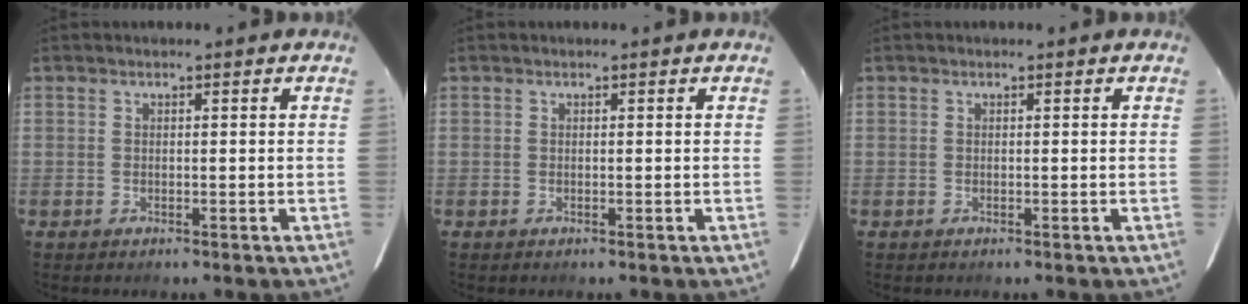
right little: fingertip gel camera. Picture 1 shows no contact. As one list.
[{"total": 0.0}, {"total": 0.0}]